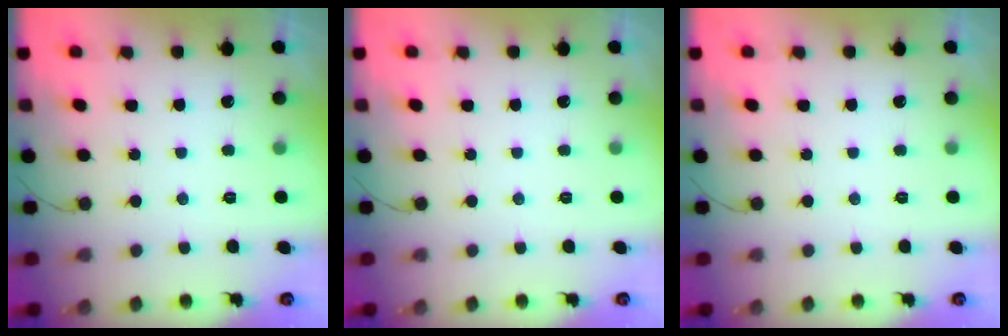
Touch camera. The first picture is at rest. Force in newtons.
{"total": 0.0}
{"total": 0.0}